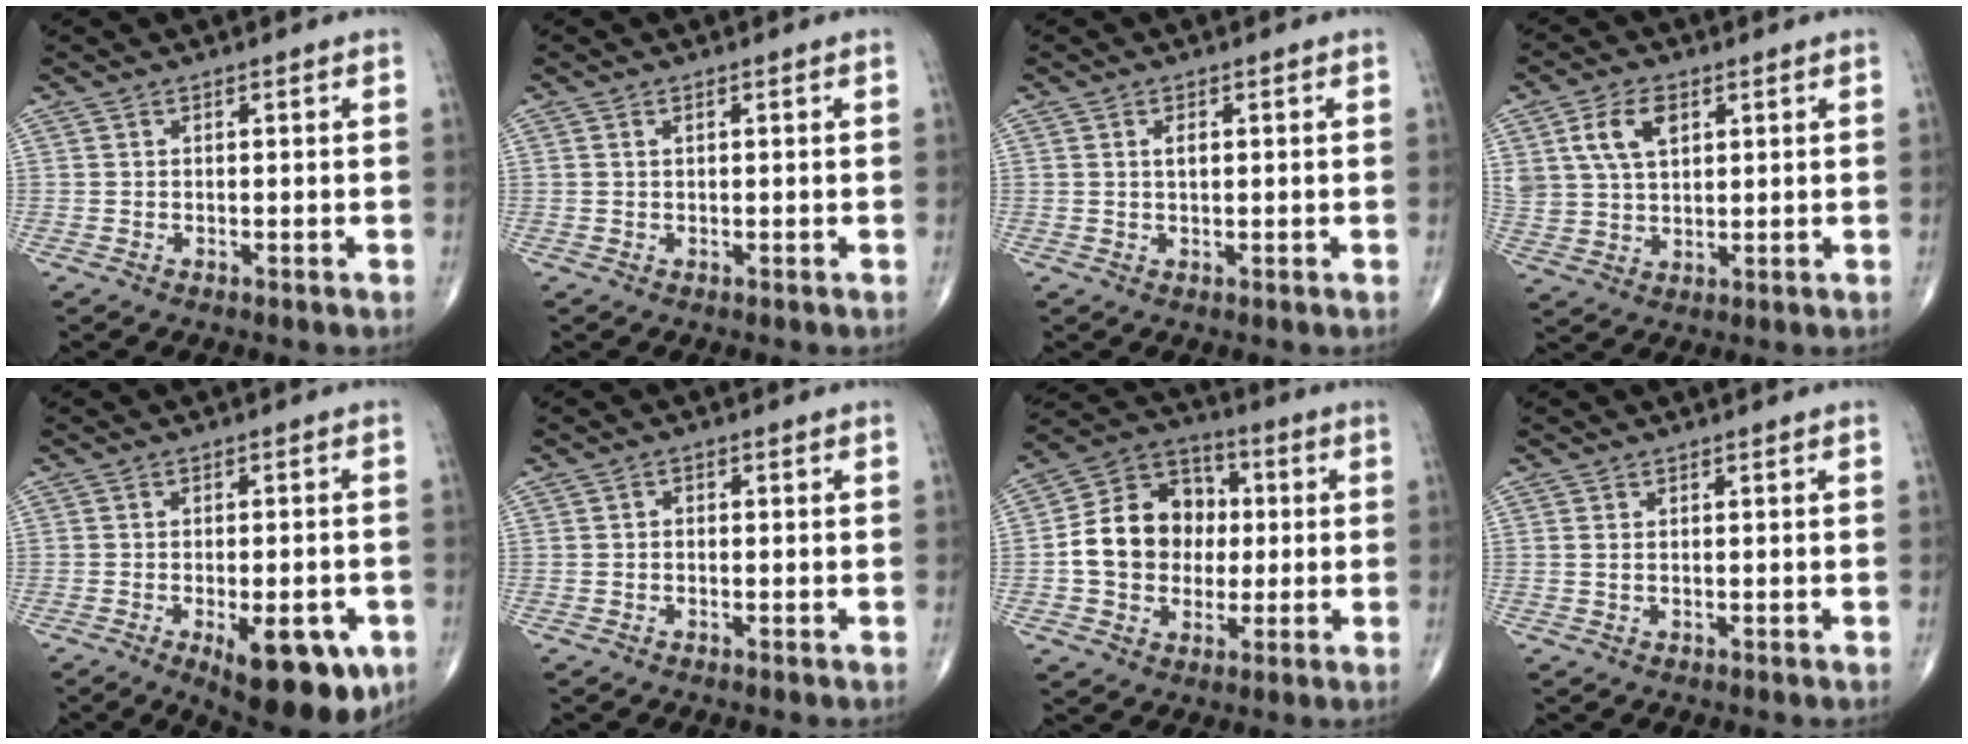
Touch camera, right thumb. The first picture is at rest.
{"total": 0.5, "force": [0.2, 0.3, 0.4], "torque": [-0.011, 0.005, 0.004]}
{"total": 1.7, "force": [0.4, 0.8, 1.4], "torque": [-0.024, 0.000, 0.006]}
{"total": 8.8, "force": [3.5, 5.5, 6.0], "torque": [-0.108, -0.005, 0.070]}
{"total": 14.0, "force": [-5.8, 5.6, 11.5], "torque": [-0.119, 0.003, -0.065]}
{"total": 0.9, "force": [-0.2, 0.7, 0.5], "torque": [-0.001, 0.003, -0.008]}
{"total": 15.2, "force": [-0.2, 12.5, 8.5], "torque": [-0.110, 0.030, -0.008]}
{"total": 0.5, "force": [0.1, 0.3, 0.5], "torque": [-0.011, 0.003, 0.003]}